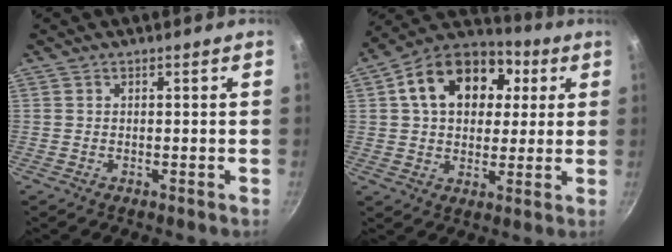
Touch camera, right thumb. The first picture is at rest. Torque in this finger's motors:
{"motor_torque": [0.59, 3.60, 0.93, -0.38, 0.12]}